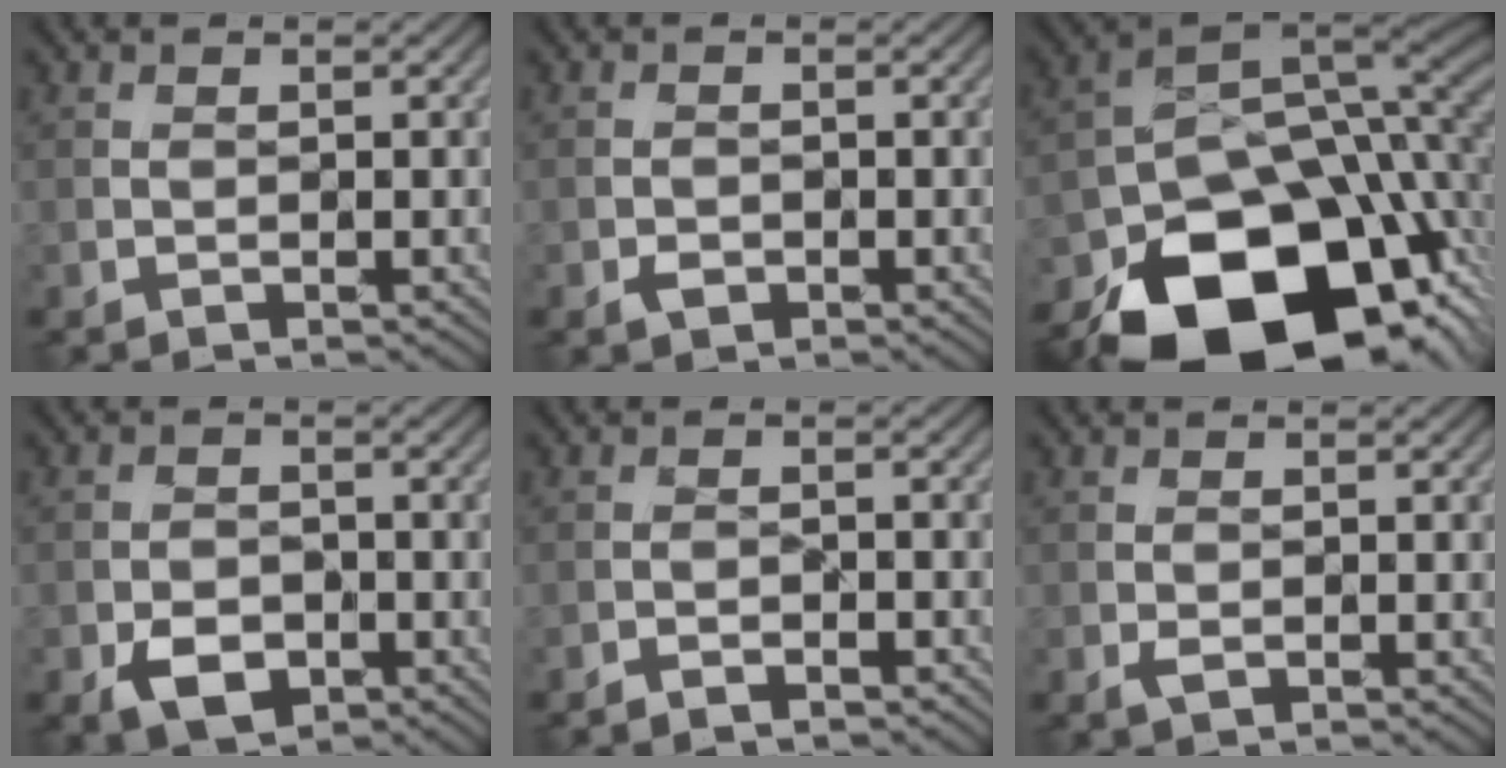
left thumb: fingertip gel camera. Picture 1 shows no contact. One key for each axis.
{"total": 1.0, "fx": -0.5, "fy": 0.7, "fz": 0.4, "tx": -0.005, "ty": 0.000, "tz": -0.013}
{"total": 20.1, "fx": -9.7, "fy": 11.9, "fz": 13.0, "tx": -0.223, "ty": -0.054, "tz": -0.135}
{"total": 4.4, "fx": -2.1, "fy": 2.9, "fz": 2.5, "tx": -0.045, "ty": -0.008, "tz": -0.043}
{"total": 2.0, "fx": -1.8, "fy": 0.4, "fz": 0.8, "tx": -0.012, "ty": 0.003, "tz": -0.033}
{"total": 0.7, "fx": -0.2, "fy": 0.5, "fz": 0.5, "tx": -0.010, "ty": -0.001, "tz": -0.006}